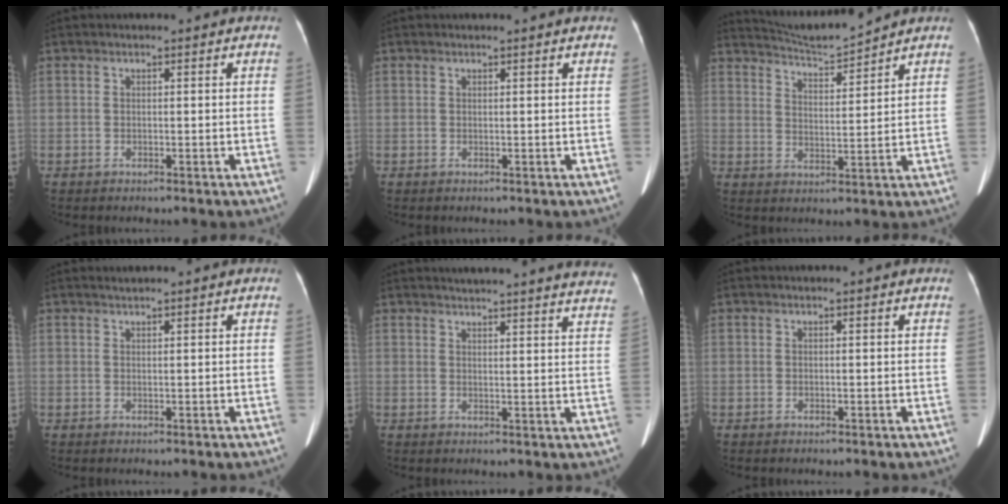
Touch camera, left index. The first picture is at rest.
{"total": 0.9, "force": [0.8, 0.0, 0.3], "torque": [-0.013, 0.007, 0.012]}
{"total": 6.8, "force": [6.7, -1.1, 0.6], "torque": [-0.024, -0.002, 0.124]}
{"total": 0.5, "force": [0.5, -0.1, 0.3], "torque": [-0.008, 0.005, 0.014]}
{"total": 20.2, "force": [19.1, 1.3, 6.4], "torque": [-0.083, -0.047, 0.209]}
{"total": 0.0}